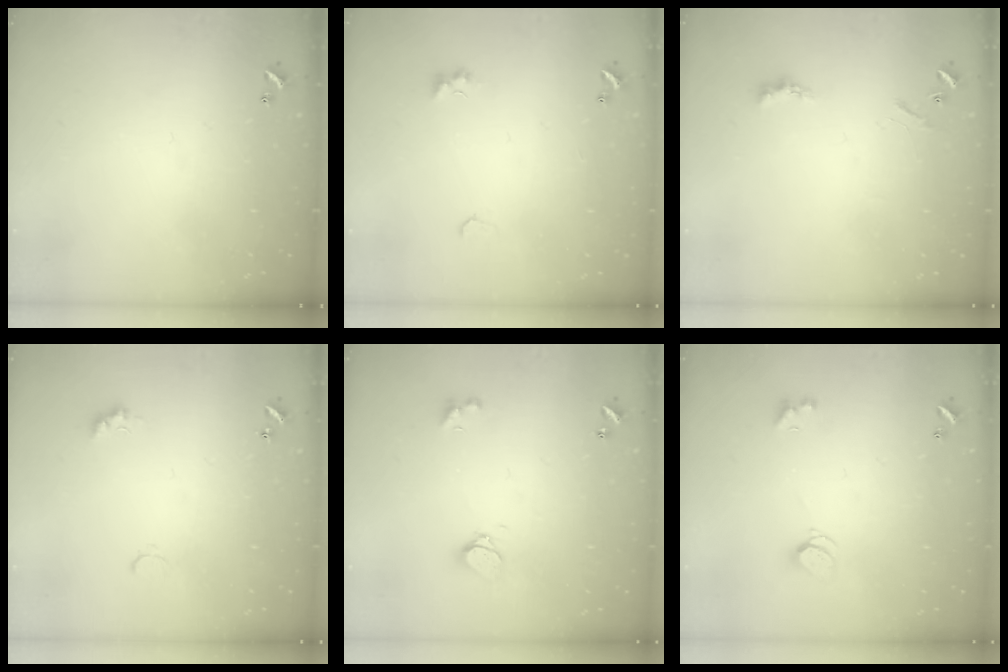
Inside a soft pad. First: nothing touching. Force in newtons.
{"total": 2.1, "press": 2.1, "slide": 0.5}
{"total": 1.8, "press": 1.8, "slide": 0.5}
{"total": 2.2, "press": 2.1, "slide": 0.6}
{"total": 4.0, "press": 3.9, "slide": 0.8}
{"total": 2.2, "press": 2.1, "slide": 0.4}